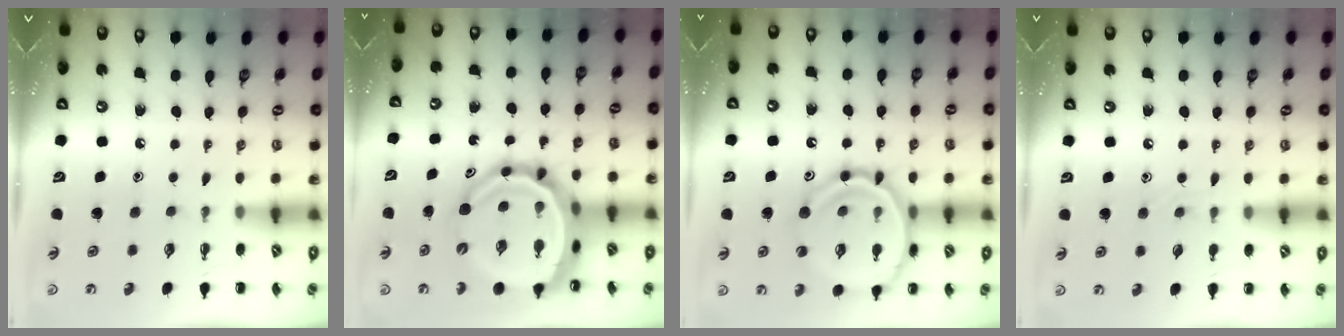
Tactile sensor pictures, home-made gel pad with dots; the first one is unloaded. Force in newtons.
{"total": 19.6, "press": 19.0, "slide": 5.0}
{"total": 19.4, "press": 19.2, "slide": 2.5}
{"total": 3.0, "press": 2.8, "slide": 1.0}